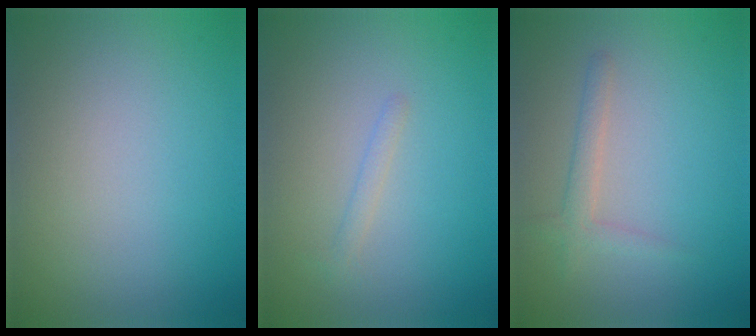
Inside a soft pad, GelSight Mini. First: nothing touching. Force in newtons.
{"total": 0.9, "press": 0.9, "slide": 0.1}
{"total": 1.8, "press": 1.7, "slide": 0.1}